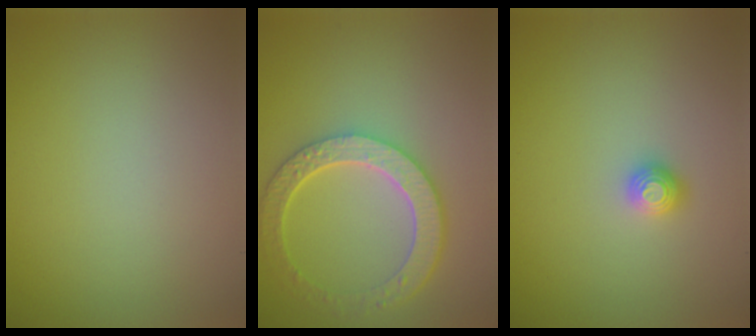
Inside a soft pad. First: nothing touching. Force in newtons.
{"total": 5.9, "press": 4.5, "slide": 3.8}
{"total": 1.1, "press": 1.0, "slide": 0.3}